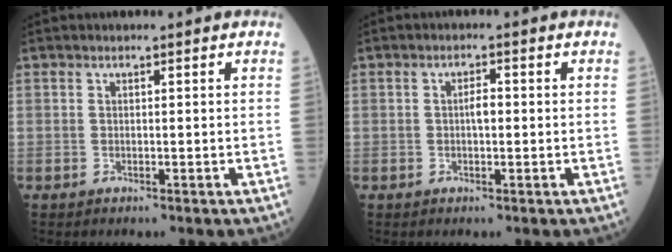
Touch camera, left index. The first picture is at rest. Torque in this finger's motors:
{"motor_torque": [0.28, 0.23, 0.03, 0.01]}